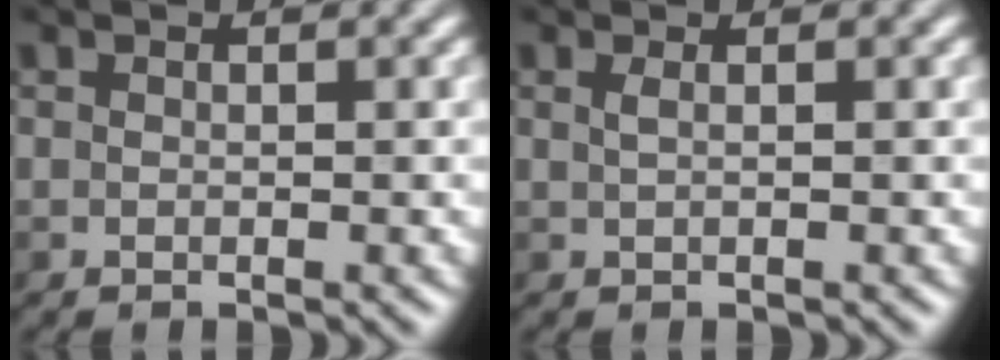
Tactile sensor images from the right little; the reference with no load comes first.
{"total": 0.8, "force": [0.3, 0.3, 0.7], "torque": [-0.011, 0.003, 0.003]}